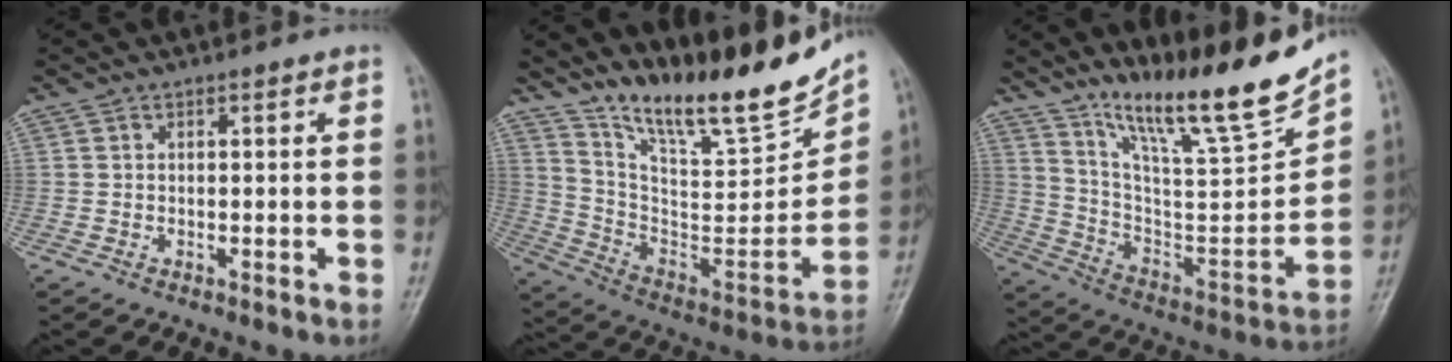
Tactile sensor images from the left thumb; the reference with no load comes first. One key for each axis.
{"total": 22.1, "fx": 18.0, "fy": 4.5, "fz": 12.1, "tx": -0.155, "ty": -0.106, "tz": 0.307}
{"total": 21.7, "fx": 16.7, "fy": 2.3, "fz": 13.6, "tx": -0.184, "ty": -0.095, "tz": 0.294}